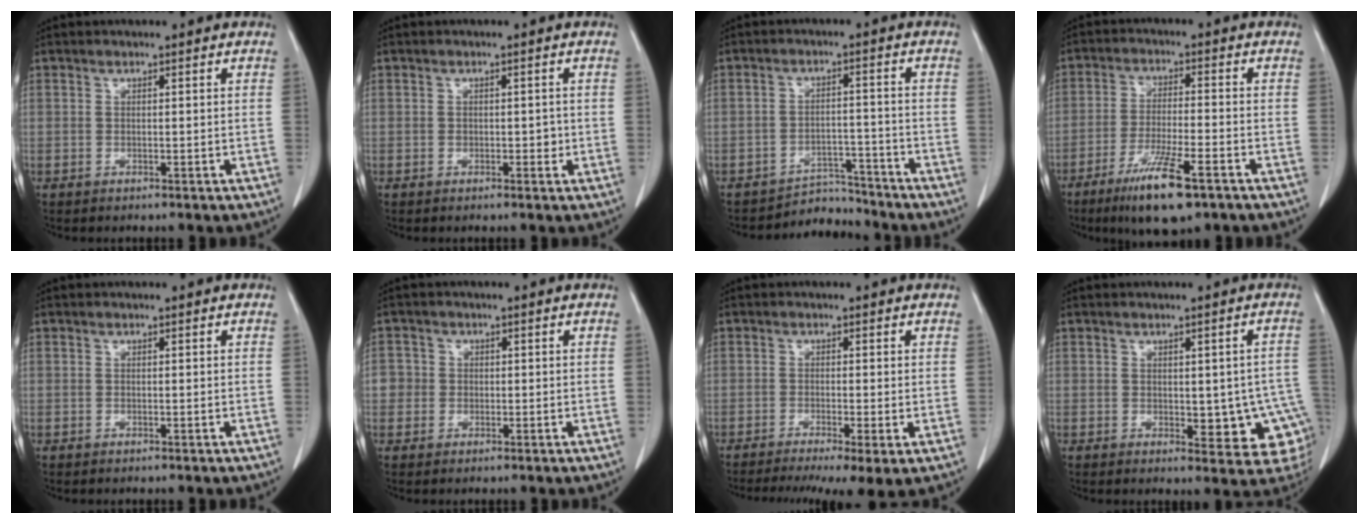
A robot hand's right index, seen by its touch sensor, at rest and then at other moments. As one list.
[{"total": 1.5, "force": [-0.2, 1.0, 1.1], "torque": [-0.013, 0.001, -0.001]}, {"total": 4.9, "force": [-4.5, 1.0, -1.5], "torque": [0.032, 0.023, -0.070]}, {"total": 10.3, "force": [-6.2, 1.4, 8.0], "torque": [-0.147, -0.022, -0.104]}, {"total": 0.0}, {"total": 2.7, "force": [-0.2, 2.7, 0.2], "torque": [0.012, 0.010, -0.007]}, {"total": 9.0, "force": [-5.9, 1.3, 6.7], "torque": [-0.097, -0.012, -0.095]}, {"total": 9.8, "force": [-1.7, 4.5, 8.6], "torque": [-0.083, 0.004, -0.010]}]